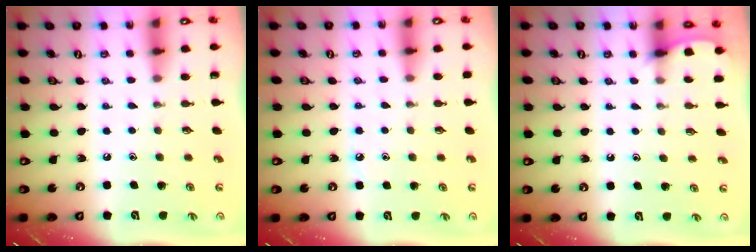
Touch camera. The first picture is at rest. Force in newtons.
{"total": 3.9, "press": 3.8, "slide": 0.5}
{"total": 2.6, "press": 2.6, "slide": 0.3}